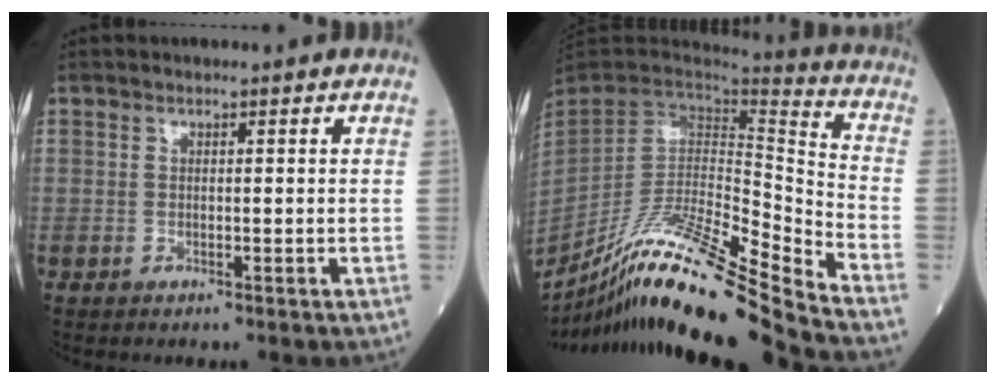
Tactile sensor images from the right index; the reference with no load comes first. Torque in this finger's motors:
{"motor_torque": [0.00, -0.51, 0.25, 0.08]}